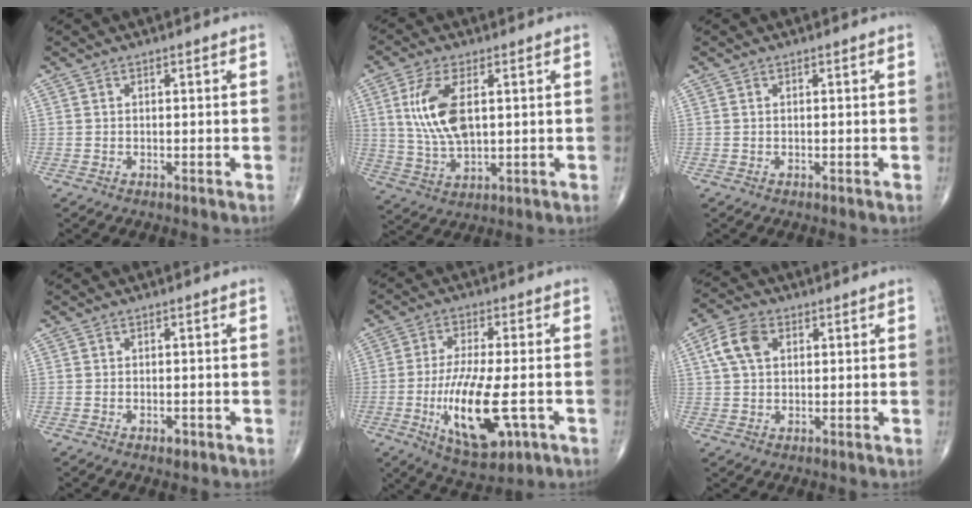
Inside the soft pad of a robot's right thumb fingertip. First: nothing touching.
{"total": 11.1, "force": [2.5, 5.3, 9.5], "torque": [-0.195, -0.009, 0.054]}
{"total": 0.0}
{"total": 1.3, "force": [-0.7, 0.7, 0.9], "torque": [-0.009, 0.001, -0.009]}
{"total": 14.7, "force": [-3.9, 4.9, 13.2], "torque": [-0.241, -0.008, -0.056]}
{"total": 7.0, "force": [2.1, 4.5, 4.9], "torque": [-0.095, 0.010, 0.038]}